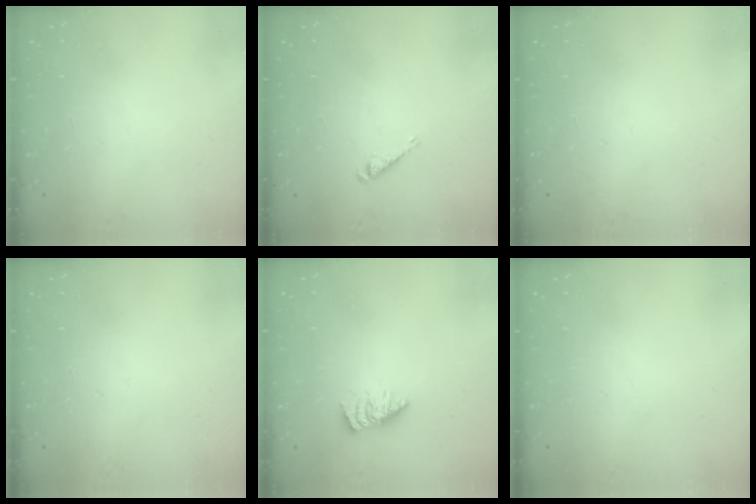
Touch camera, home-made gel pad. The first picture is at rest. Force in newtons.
{"total": 2.8, "press": 2.8, "slide": 0.4}
{"total": 0.0}
{"total": 0.0}
{"total": 1.4, "press": 1.3, "slide": 0.2}
{"total": 0.0}